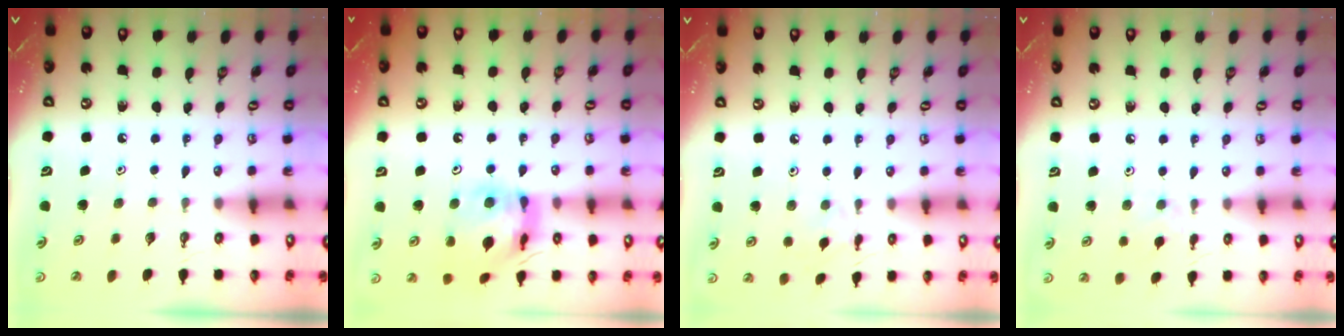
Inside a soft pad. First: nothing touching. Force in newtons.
{"total": 13.6, "press": 13.5, "slide": 1.5}
{"total": 1.6, "press": 1.5, "slide": 0.4}
{"total": 5.5, "press": 5.4, "slide": 0.7}